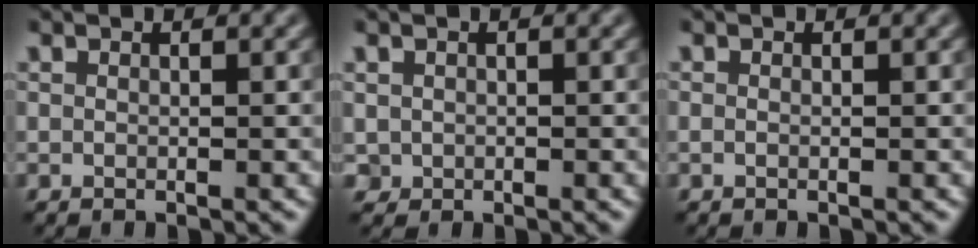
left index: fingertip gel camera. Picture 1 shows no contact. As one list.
[{"total": 1.0, "force": [-0.2, 1.0, 0.1], "torque": [-0.003, -0.003, 0.001]}, {"total": 0.0}]